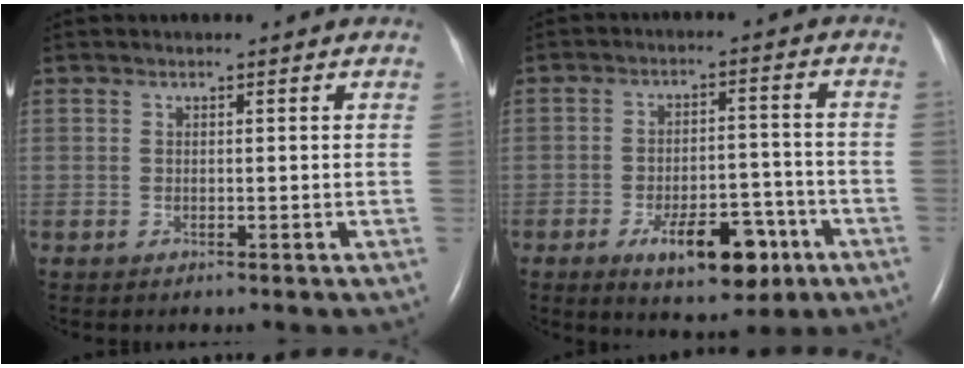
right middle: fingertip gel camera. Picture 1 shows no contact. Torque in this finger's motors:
{"motor_torque": [1.28, -0.86, 0.21, 0.06]}